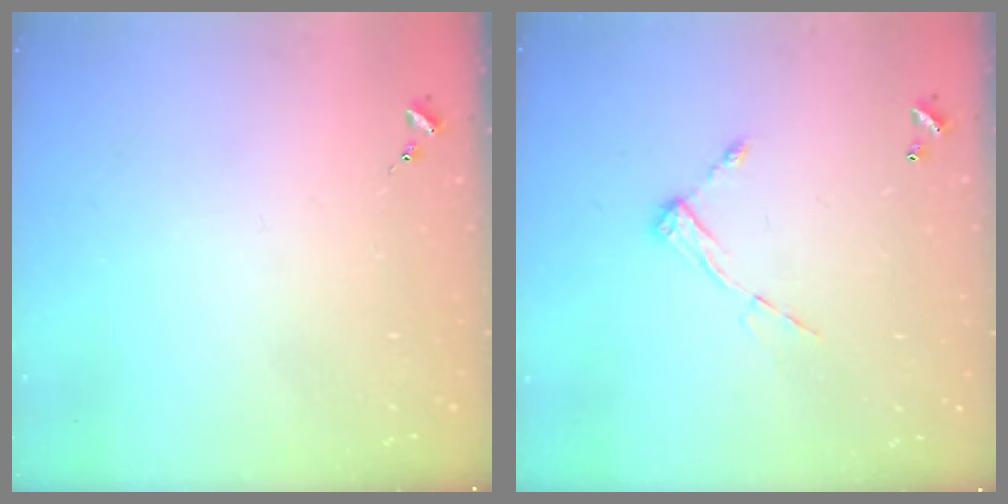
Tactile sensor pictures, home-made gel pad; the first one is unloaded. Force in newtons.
{"total": 8.2, "press": 8.2, "slide": 0.5}